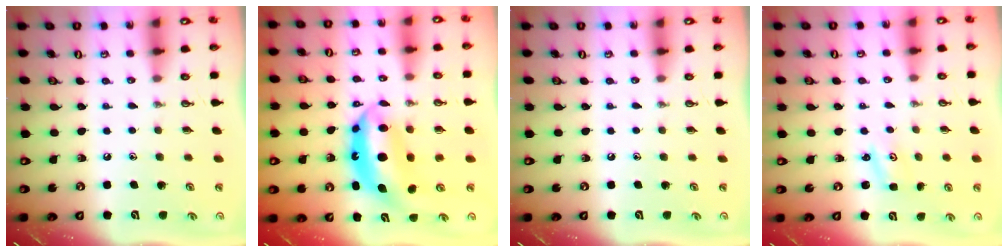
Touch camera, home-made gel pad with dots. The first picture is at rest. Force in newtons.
{"total": 9.4, "press": 9.3, "slide": 0.9}
{"total": 0.0}
{"total": 1.8, "press": 1.8, "slide": 0.3}